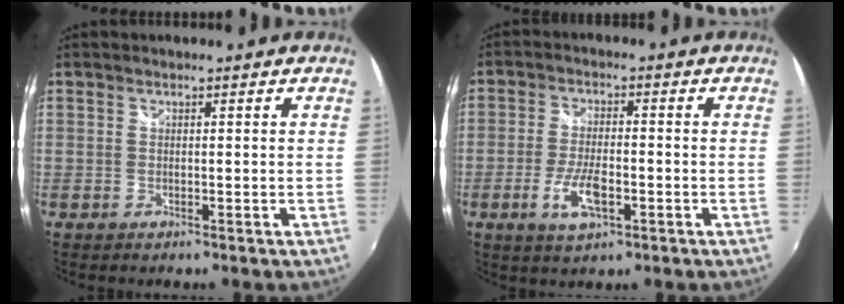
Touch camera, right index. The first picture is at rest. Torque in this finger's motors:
{"motor_torque": [1.23, -0.38, 0.65, 0.07]}